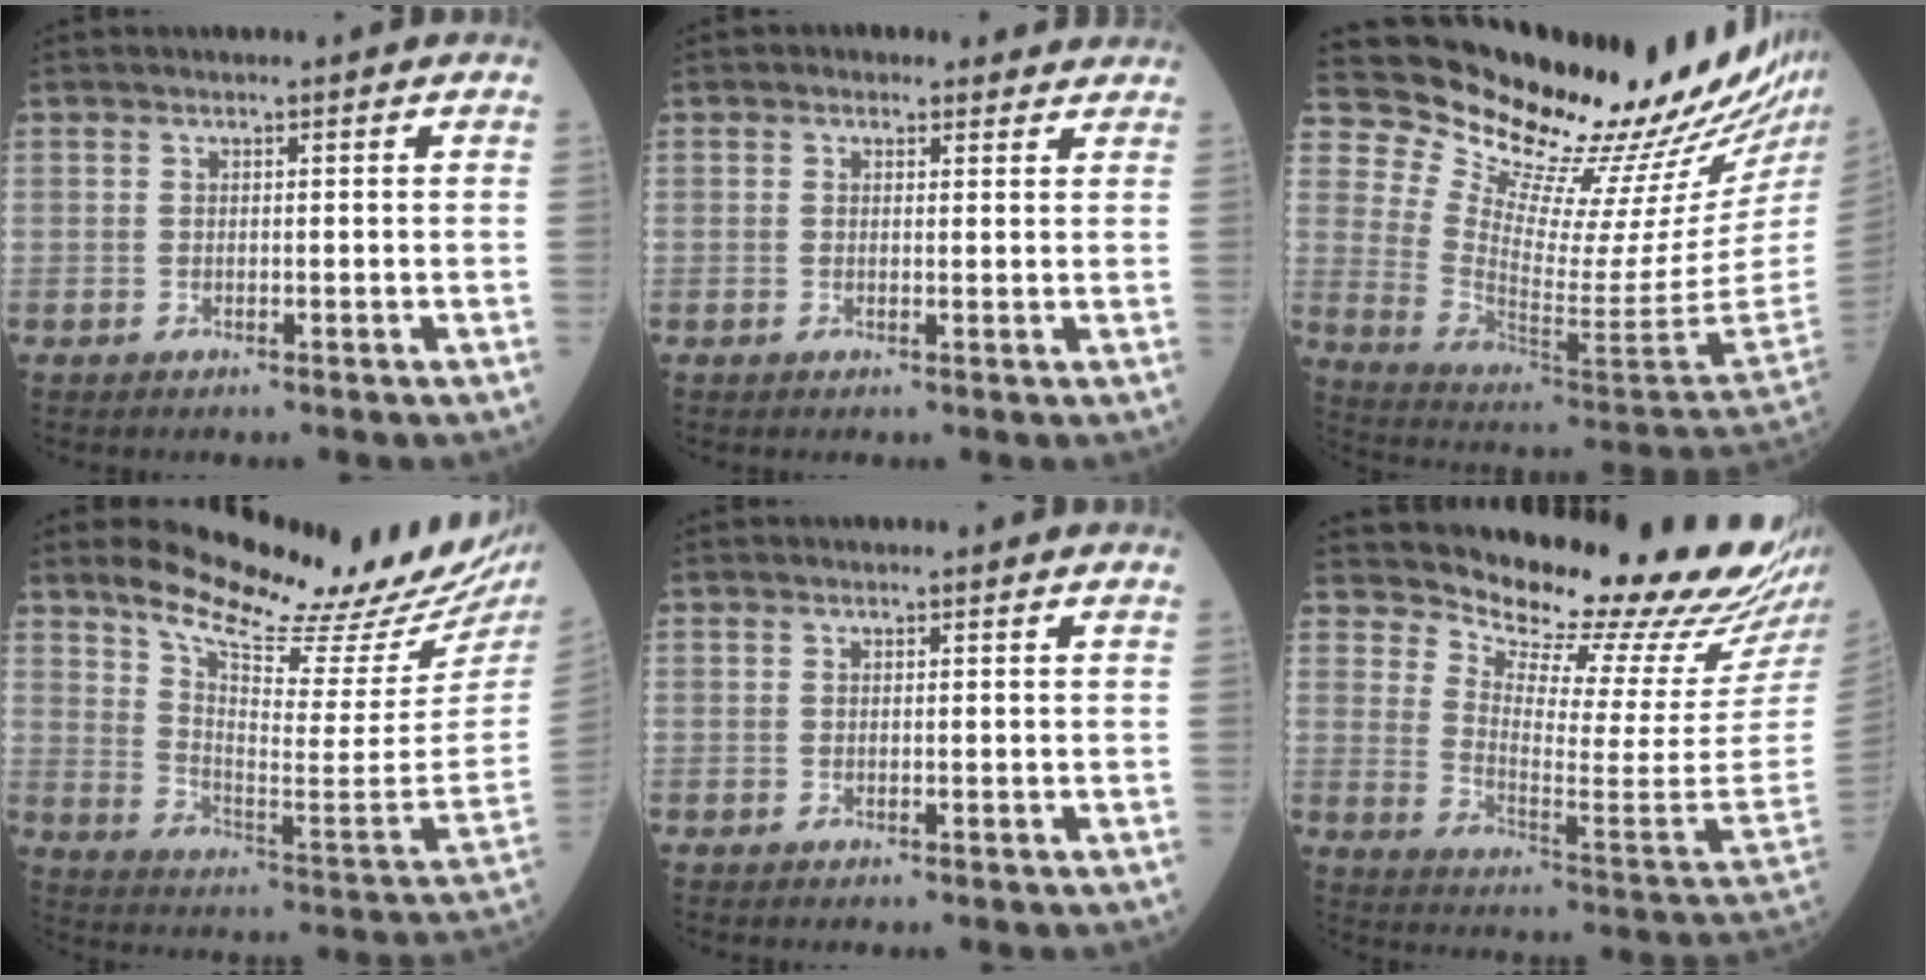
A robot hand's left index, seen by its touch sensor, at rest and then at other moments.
{"total": 3.2, "force": [2.5, 1.9, 0.6], "torque": [0.000, 0.011, 0.020]}
{"total": 27.9, "force": [24.8, 1.2, 12.8], "torque": [-0.216, -0.127, 0.346]}
{"total": 22.9, "force": [19.5, 2.2, 11.8], "torque": [-0.186, -0.082, 0.269]}
{"total": 0.0}
{"total": 21.8, "force": [20.4, 0.6, 7.6], "torque": [-0.138, -0.133, 0.264]}